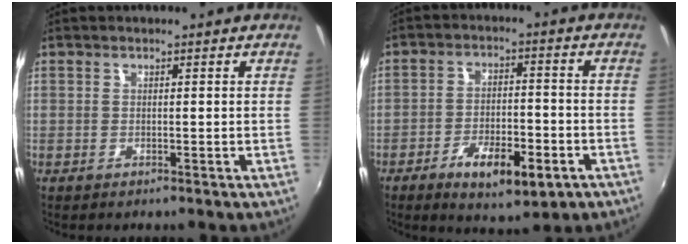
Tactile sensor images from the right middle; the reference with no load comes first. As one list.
[{"total": 11.3, "force": [-6.1, 4.4, 8.5], "torque": [-0.162, -0.006, -0.087]}]